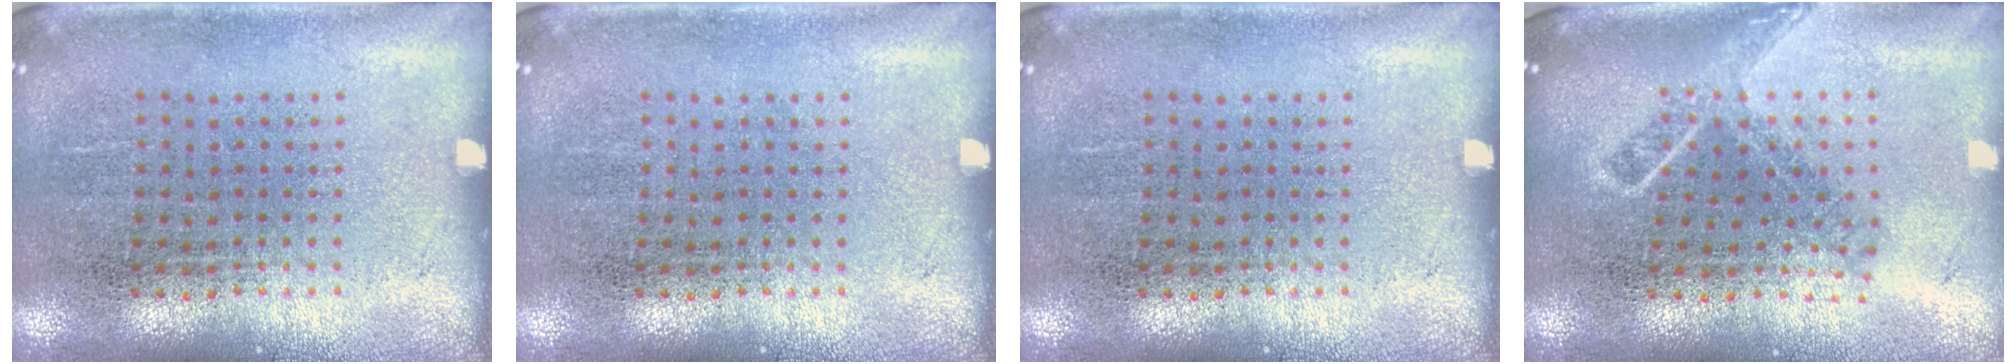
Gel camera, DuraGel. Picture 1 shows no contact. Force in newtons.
{"total": 0.0}
{"total": 0.0}
{"total": 1.7, "press": 1.2, "slide": 1.2}